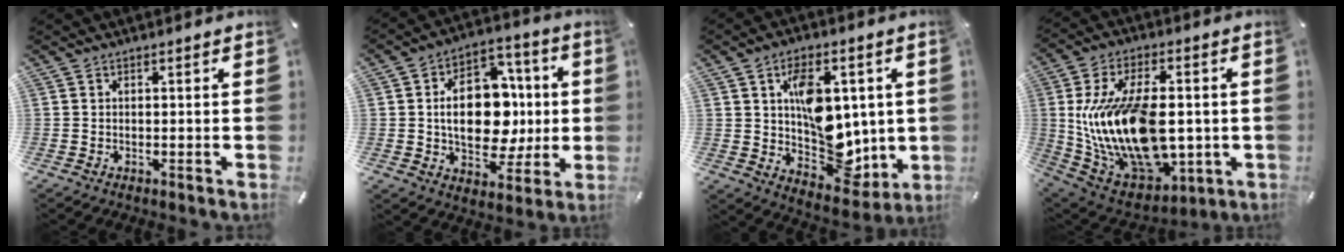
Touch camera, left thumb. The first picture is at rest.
{"total": 18.0, "force": [-0.3, 12.5, 12.9], "torque": [-0.214, -0.001, -0.003]}
{"total": 15.1, "force": [2.0, 10.7, 10.4], "torque": [-0.135, -0.009, 0.046]}
{"total": 23.7, "force": [0.1, 14.5, 18.8], "torque": [-0.386, -0.016, 0.017]}